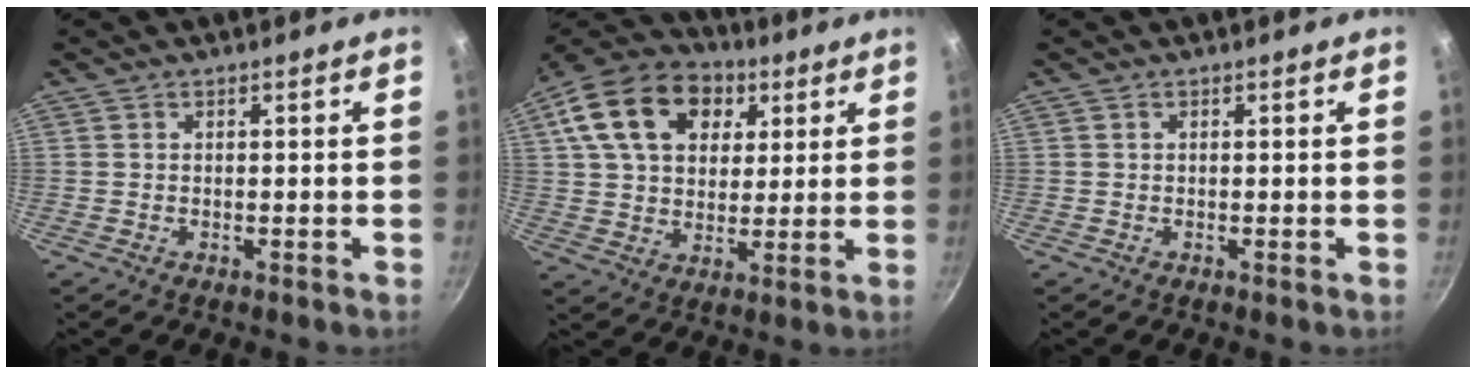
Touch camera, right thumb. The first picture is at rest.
{"total": 19.4, "force": [7.1, 13.7, 11.8], "torque": [-0.193, 0.008, 0.110]}
{"total": 0.0}